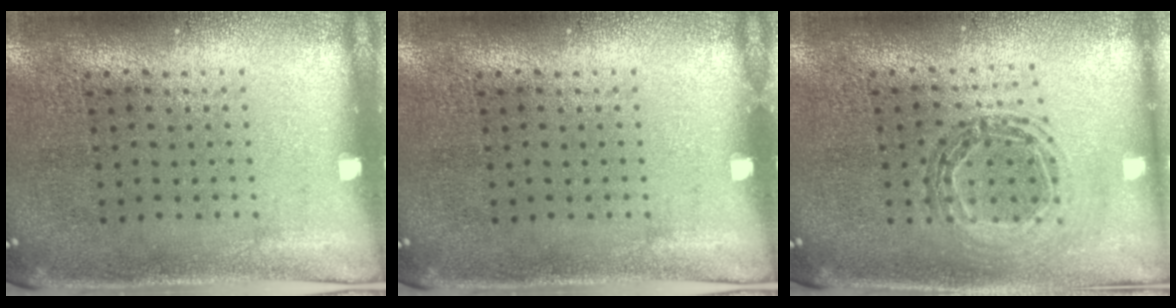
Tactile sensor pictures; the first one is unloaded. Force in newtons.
{"total": 0.0}
{"total": 0.8, "press": 0.8, "slide": 0.1}